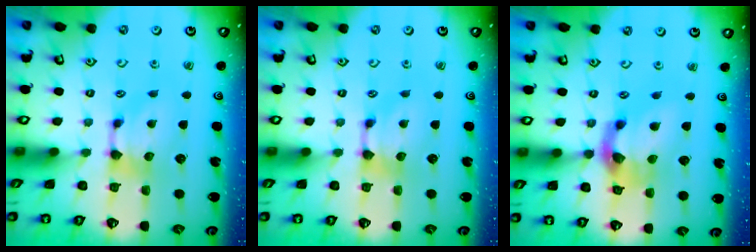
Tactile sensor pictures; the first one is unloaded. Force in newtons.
{"total": 0.0}
{"total": 5.5, "press": 4.9, "slide": 2.4}